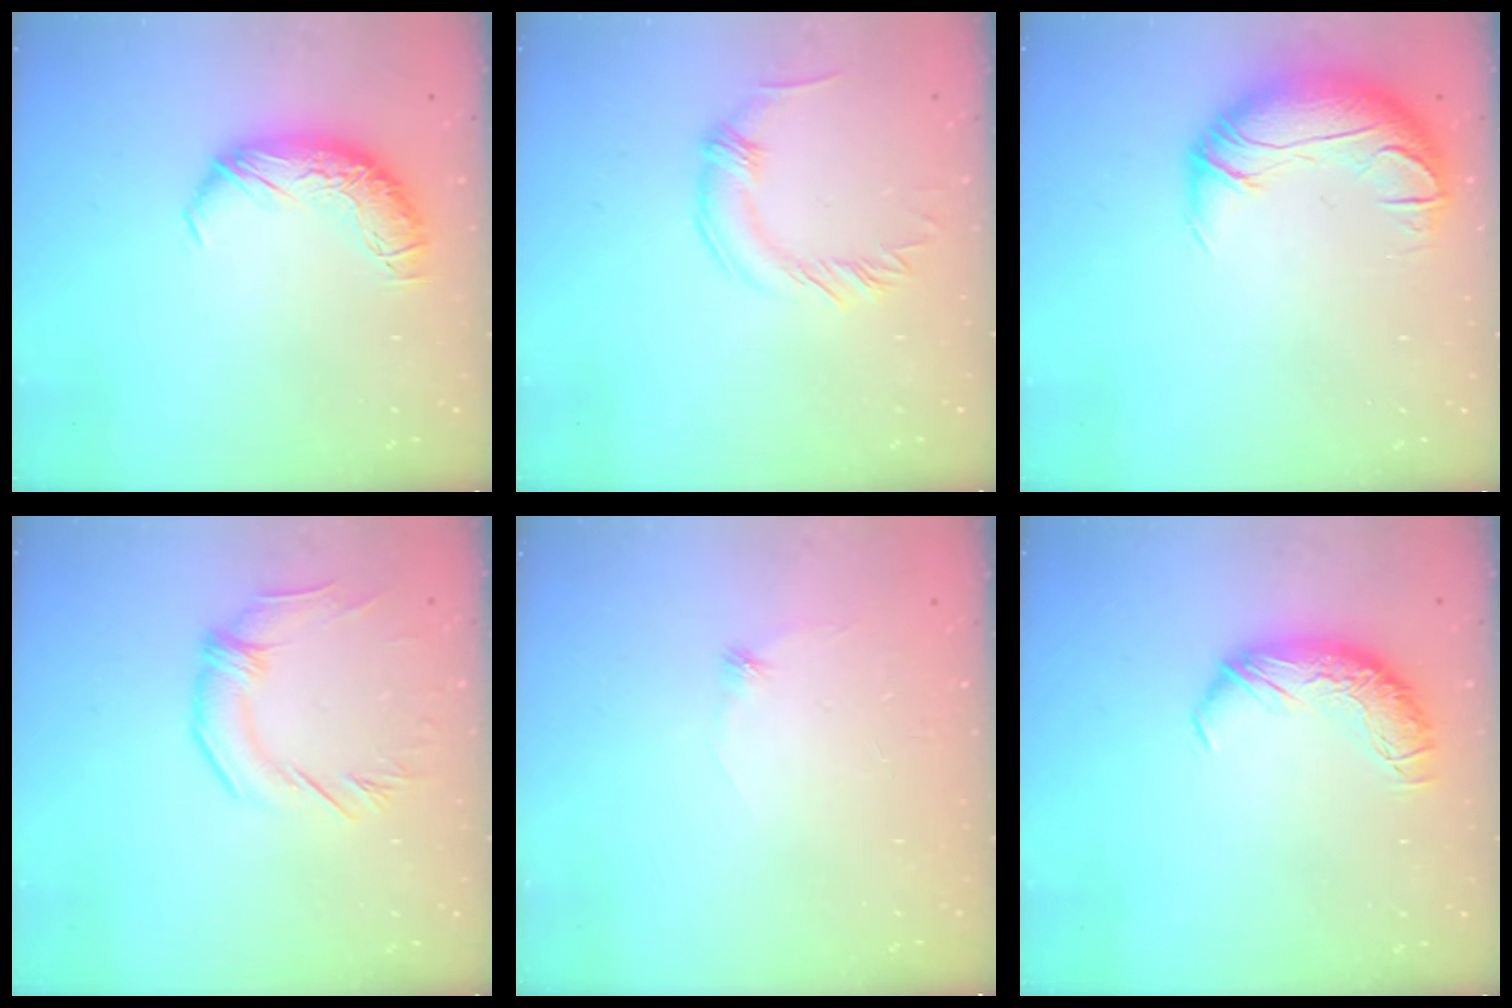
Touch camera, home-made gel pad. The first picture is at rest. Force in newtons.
{"total": 0.8, "press": 0.8, "slide": 0.0}
{"total": 2.9, "press": 0.9, "slide": 2.8}
{"total": 0.8, "press": 0.6, "slide": 0.5}
{"total": 9.2, "press": 9.2, "slide": 0.3}
{"total": 0.0}